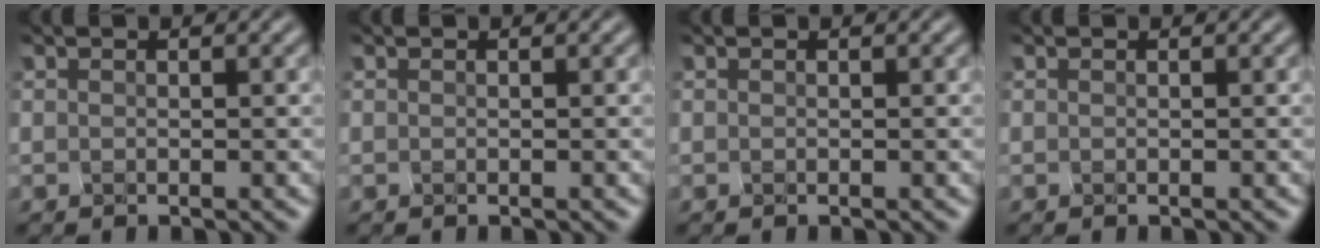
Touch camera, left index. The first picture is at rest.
{"total": 0.0}
{"total": 0.0}
{"total": 0.0}